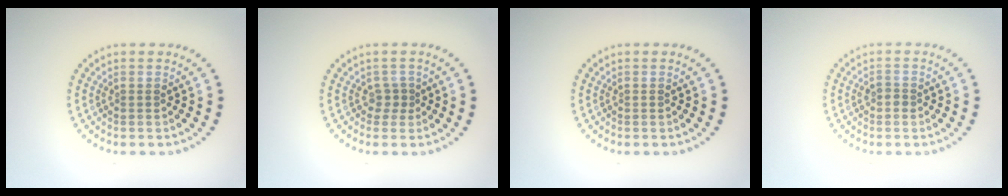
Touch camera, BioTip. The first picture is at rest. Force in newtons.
{"total": 1.1, "press": 0.8, "slide": 0.8}
{"total": 0.0}
{"total": 0.9, "press": 0.8, "slide": 0.3}